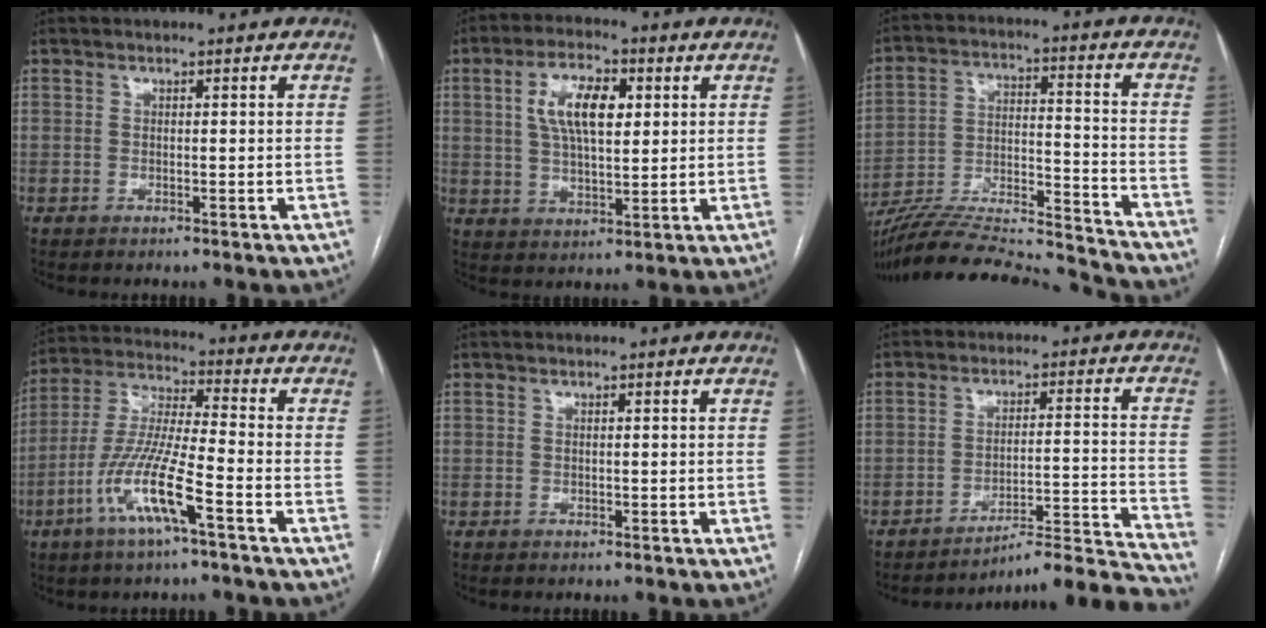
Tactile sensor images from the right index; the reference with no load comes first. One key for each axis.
{"total": 9.5, "fx": 2.6, "fy": 3.9, "fz": 8.2, "tx": -0.157, "ty": 0.016, "tz": 0.049}
{"total": 25.1, "fx": -23.5, "fy": 1.7, "fz": 8.7, "tx": -0.153, "ty": -0.006, "tz": -0.362}
{"total": 12.5, "fx": -5.7, "fy": 0.8, "fz": 11.1, "tx": -0.234, "ty": -0.004, "tz": -0.113}
{"total": 0.0}
{"total": 16.7, "fx": -16.4, "fy": -2.6, "fz": 2.1, "tx": 0.005, "ty": 0.018, "tz": -0.224}